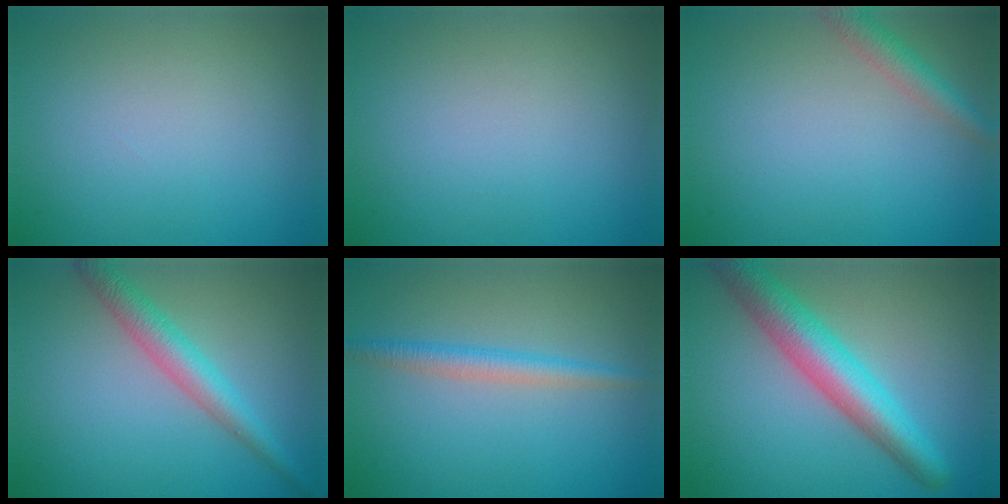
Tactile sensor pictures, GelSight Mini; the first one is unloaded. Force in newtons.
{"total": 0.0}
{"total": 2.4, "press": 2.4, "slide": 0.1}
{"total": 3.6, "press": 3.6, "slide": 0.1}
{"total": 2.3, "press": 2.3, "slide": 0.1}
{"total": 6.4, "press": 6.4, "slide": 0.3}